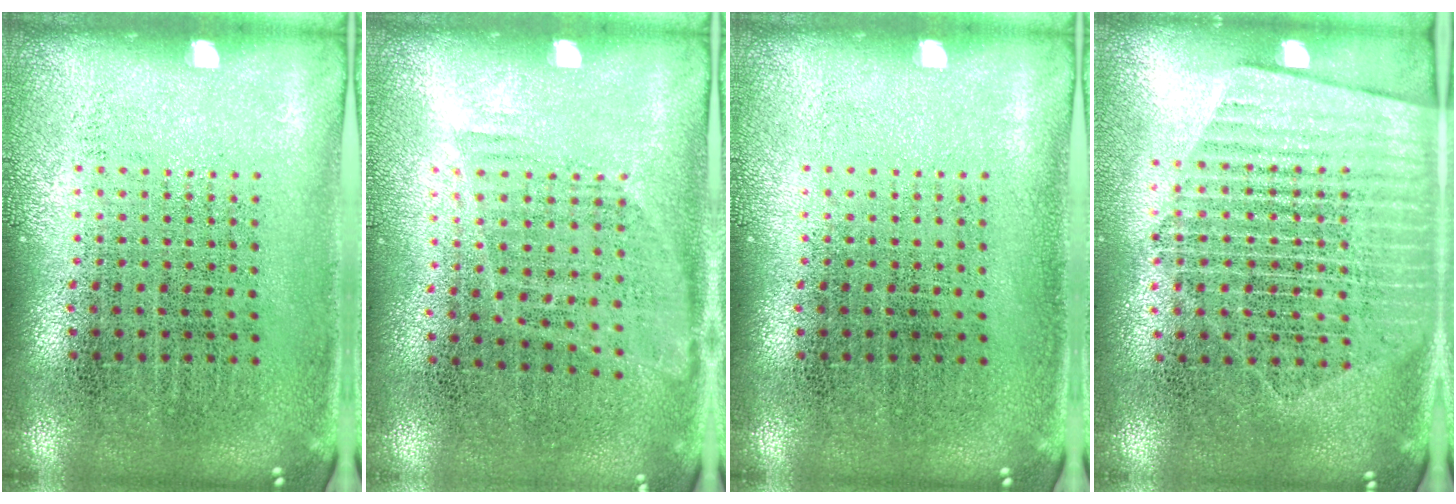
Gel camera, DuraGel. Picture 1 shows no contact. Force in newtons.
{"total": 1.1, "press": 0.8, "slide": 0.6}
{"total": 0.0}
{"total": 1.7, "press": 1.5, "slide": 0.7}